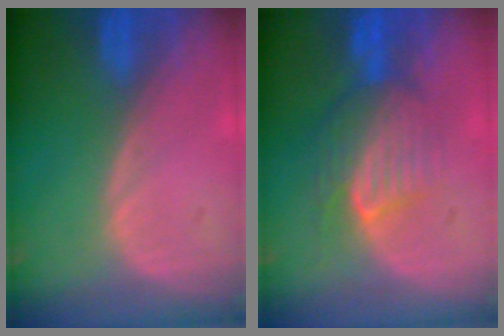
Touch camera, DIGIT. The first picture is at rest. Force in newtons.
{"total": 7.5, "press": 7.3, "slide": 1.6}